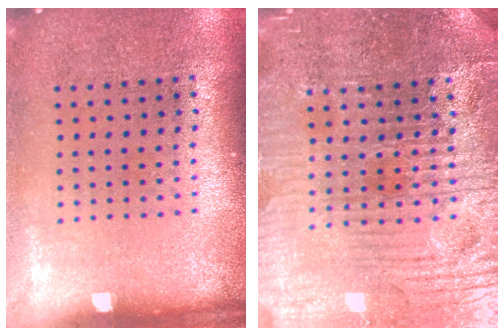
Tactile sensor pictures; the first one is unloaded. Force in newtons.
{"total": 4.8, "press": 4.7, "slide": 1.2}